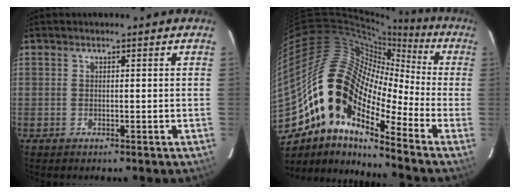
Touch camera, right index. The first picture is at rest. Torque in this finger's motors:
{"motor_torque": [1.11, -1.03, 1.05, 0.21]}